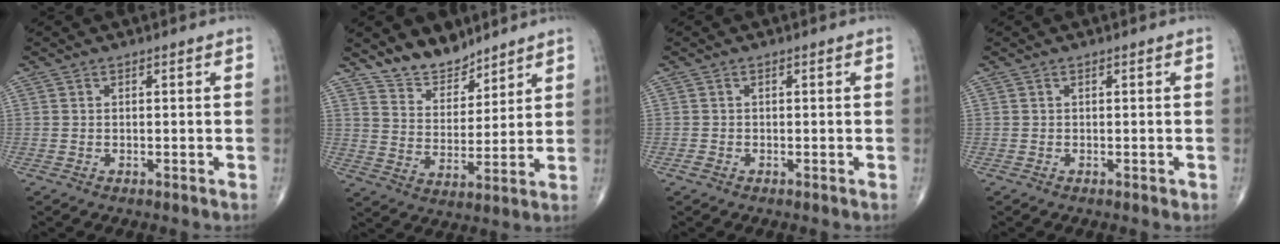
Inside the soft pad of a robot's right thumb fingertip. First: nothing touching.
{"total": 8.8, "force": [7.4, 4.1, 2.1], "torque": [-0.008, -0.063, 0.144]}
{"total": 0.8, "force": [-0.5, 0.6, 0.3], "torque": [-0.007, 0.001, -0.010]}
{"total": 0.6, "force": [-0.1, 0.3, 0.5], "torque": [-0.007, -0.001, -0.001]}